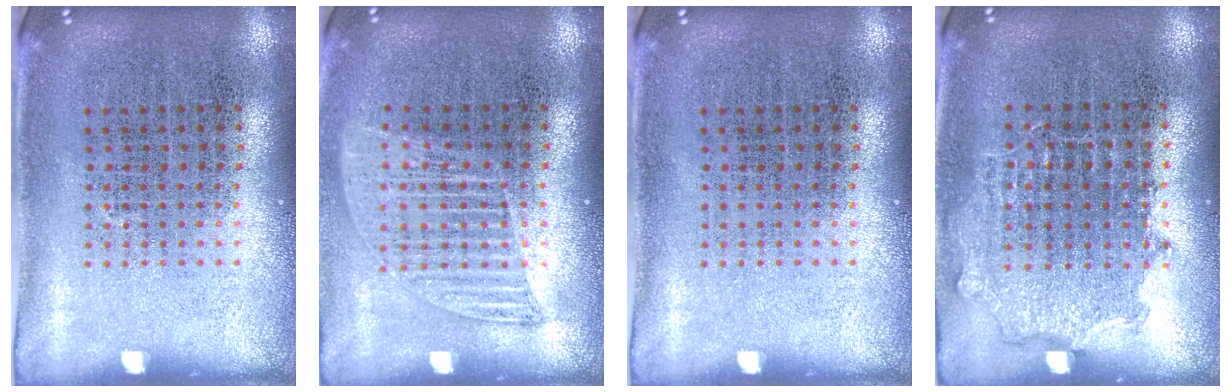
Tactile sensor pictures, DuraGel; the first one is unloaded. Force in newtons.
{"total": 1.2, "press": 1.1, "slide": 0.5}
{"total": 0.0}
{"total": 0.8, "press": 0.8, "slide": 0.2}